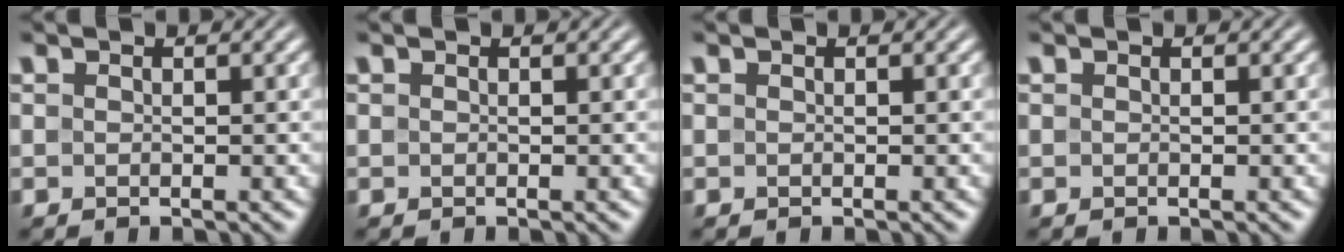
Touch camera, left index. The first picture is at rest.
{"total": 0.0}
{"total": 0.0}
{"total": 0.0}